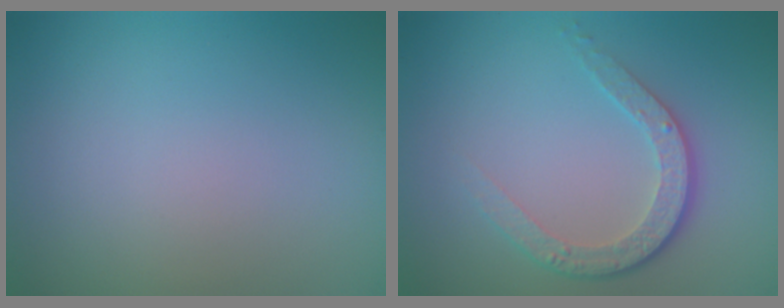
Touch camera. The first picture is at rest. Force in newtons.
{"total": 3.7, "press": 2.8, "slide": 2.5}